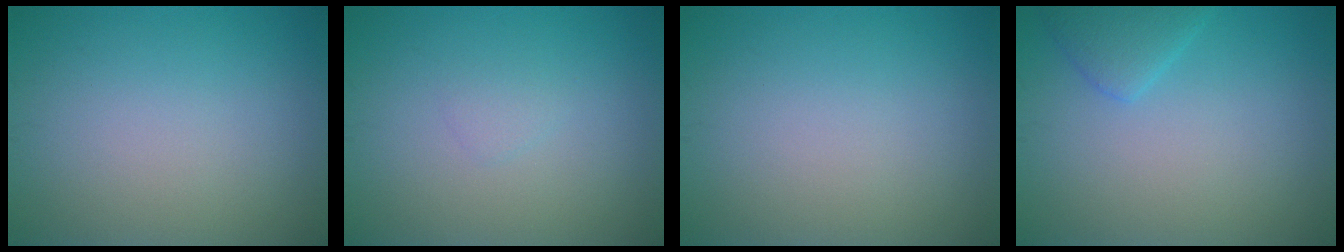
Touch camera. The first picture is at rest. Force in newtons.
{"total": 0.7, "press": 0.7, "slide": 0.1}
{"total": 0.0}
{"total": 1.6, "press": 1.6, "slide": 0.0}